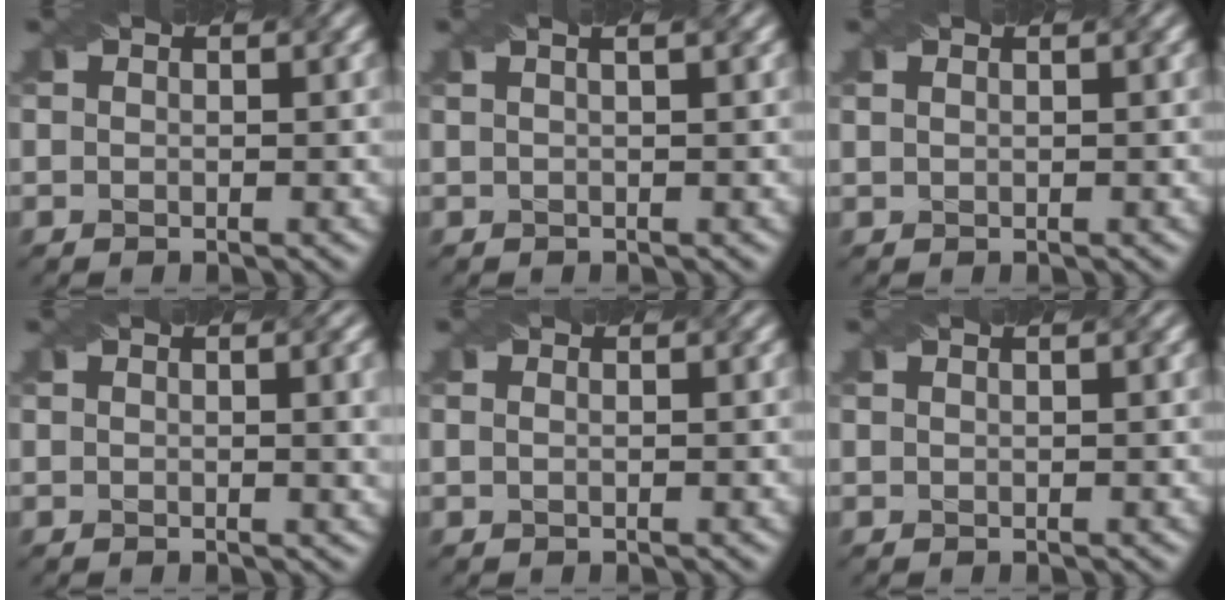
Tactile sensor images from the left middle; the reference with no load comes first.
{"total": 3.9, "force": [1.7, 2.1, 2.8], "torque": [-0.007, 0.027, -0.014]}
{"total": 1.1, "force": [0.8, 0.5, 0.6], "torque": [-0.008, -0.004, 0.004]}
{"total": 3.3, "force": [0.6, 1.1, 3.1], "torque": [-0.028, 0.005, 0.009]}
{"total": 1.1, "force": [0.5, 0.6, 0.7], "torque": [-0.005, 0.000, -0.007]}
{"total": 1.9, "force": [1.1, 0.9, 1.2], "torque": [-0.002, 0.002, -0.006]}